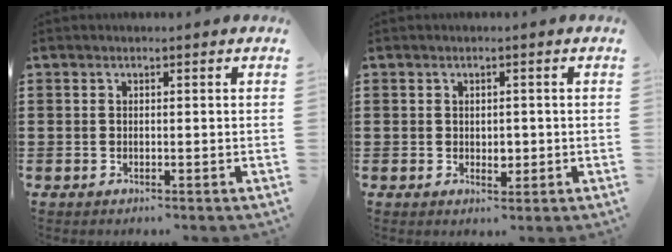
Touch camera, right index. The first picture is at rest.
{"total": 2.0, "force": [0.0, 1.4, 1.4], "torque": [-0.019, 0.002, -0.002]}